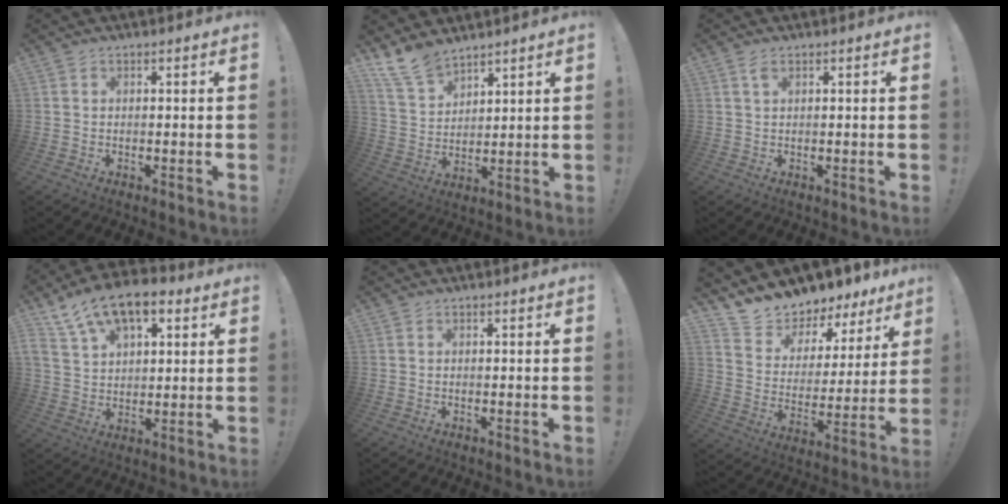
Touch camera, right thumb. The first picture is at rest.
{"total": 9.7, "force": [8.3, 4.2, 2.8], "torque": [-0.057, -0.057, 0.164]}
{"total": 1.7, "force": [1.0, 0.7, 1.2], "torque": [-0.018, -0.002, 0.016]}
{"total": 14.3, "force": [8.4, 7.5, 8.8], "torque": [-0.155, -0.042, 0.157]}
{"total": 0.0}
{"total": 9.5, "force": [9.1, 2.8, 0.3], "torque": [-0.029, -0.097, 0.159]}